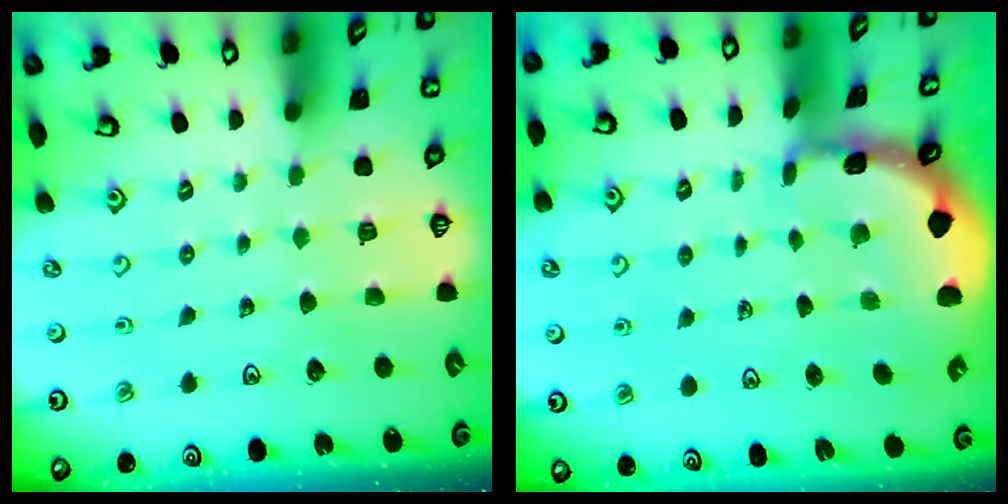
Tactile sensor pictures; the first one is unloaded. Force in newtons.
{"total": 2.6, "press": 2.6, "slide": 0.3}